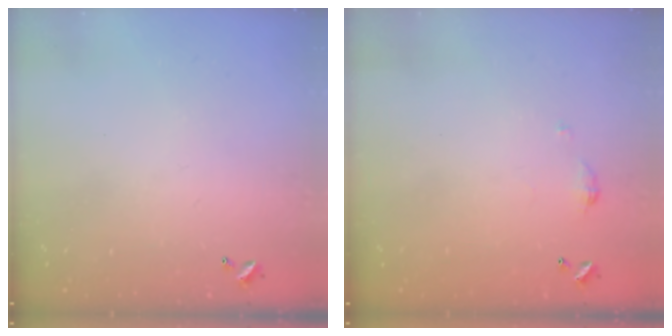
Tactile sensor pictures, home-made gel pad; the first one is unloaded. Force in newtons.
{"total": 3.5, "press": 3.5, "slide": 0.6}